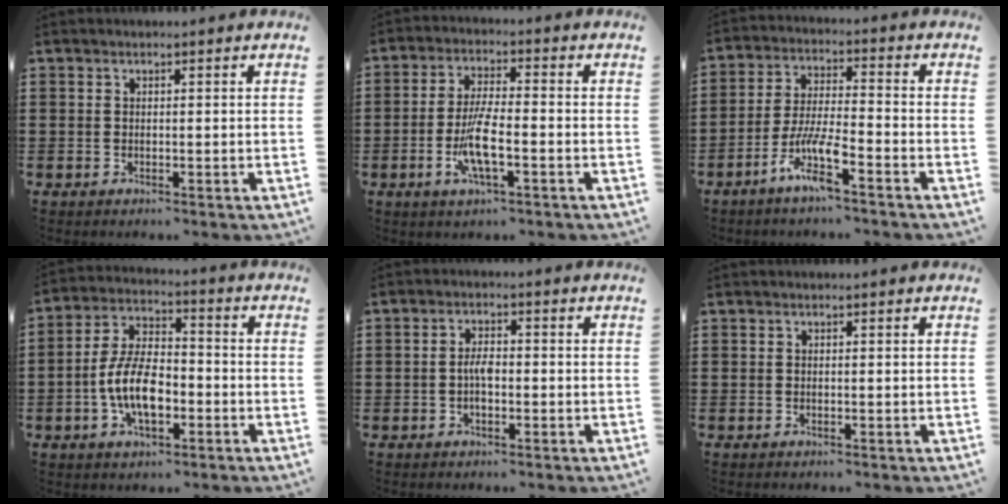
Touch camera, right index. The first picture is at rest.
{"total": 7.0, "force": [-2.3, 1.6, 6.4], "torque": [-0.139, -0.012, -0.047]}
{"total": 7.9, "force": [-5.1, 1.1, 6.0], "torque": [-0.136, -0.009, -0.100]}
{"total": 9.1, "force": [-2.6, 4.3, 7.6], "torque": [-0.170, -0.002, -0.052]}
{"total": 3.0, "force": [-0.6, 1.2, 2.6], "torque": [-0.050, 0.001, -0.010]}
{"total": 0.0}